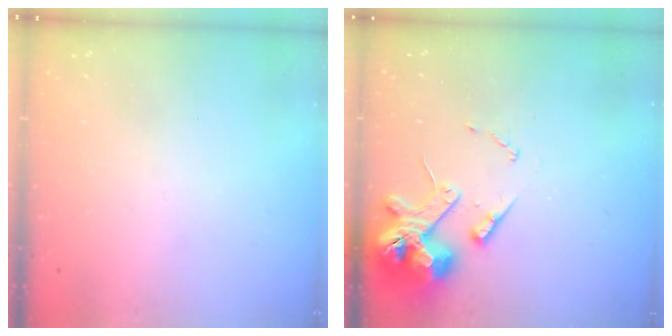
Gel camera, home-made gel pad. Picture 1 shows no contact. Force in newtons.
{"total": 14.1, "press": 13.9, "slide": 2.1}